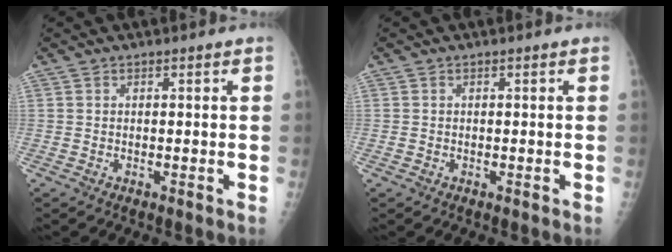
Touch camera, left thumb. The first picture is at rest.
{"total": 0.5, "force": [-0.3, 0.4, 0.0], "torque": [-0.002, 0.002, -0.004]}